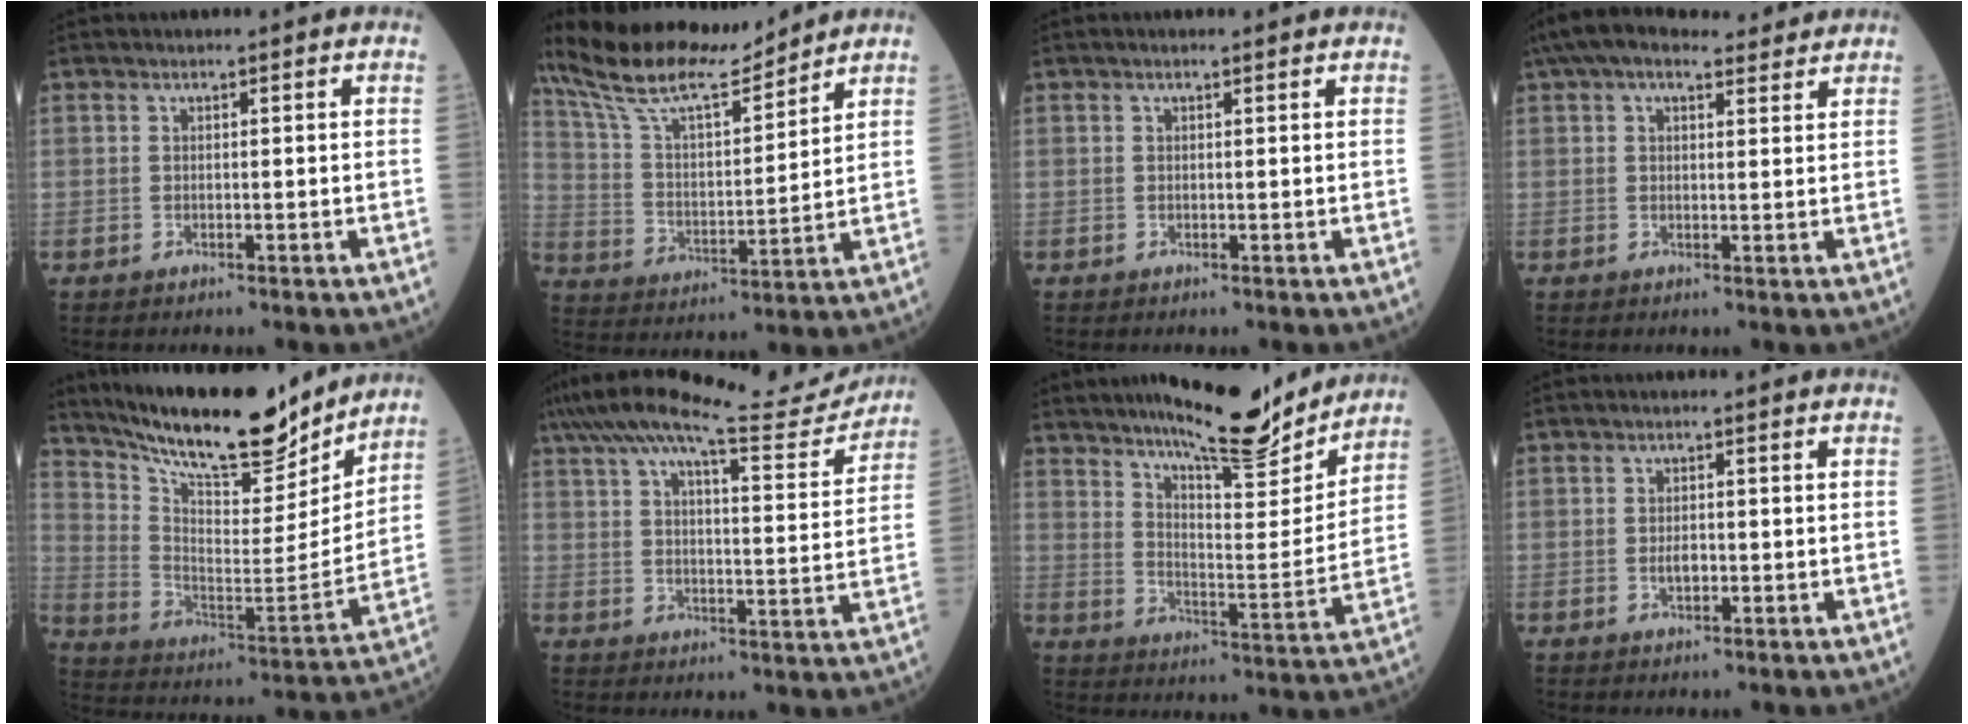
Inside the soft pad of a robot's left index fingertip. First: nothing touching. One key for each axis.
{"total": 16.6, "fx": 14.5, "fy": 2.7, "fz": 7.8, "tx": -0.155, "ty": 0.013, "tz": 0.266}
{"total": 0.6, "fx": 0.5, "fy": 0.0, "fz": 0.4, "tx": -0.009, "ty": 0.003, "tz": 0.007}
{"total": 10.0, "fx": 8.1, "fy": 3.5, "fz": 4.8, "tx": -0.081, "ty": 0.050, "tz": 0.120}
{"total": 20.8, "fx": 18.2, "fy": 4.4, "fz": 9.1, "tx": -0.163, "ty": -0.019, "tz": 0.293}
{"total": 18.3, "fx": 16.6, "fy": 1.8, "fz": 7.3, "tx": -0.129, "ty": -0.006, "tz": 0.233}
{"total": 16.6, "fx": 14.6, "fy": 2.3, "fz": 7.6, "tx": -0.118, "ty": -0.022, "tz": 0.217}
{"total": 1.7, "fx": -0.3, "fy": 0.8, "fz": 1.5, "tx": -0.027, "ty": 0.001, "tz": -0.005}